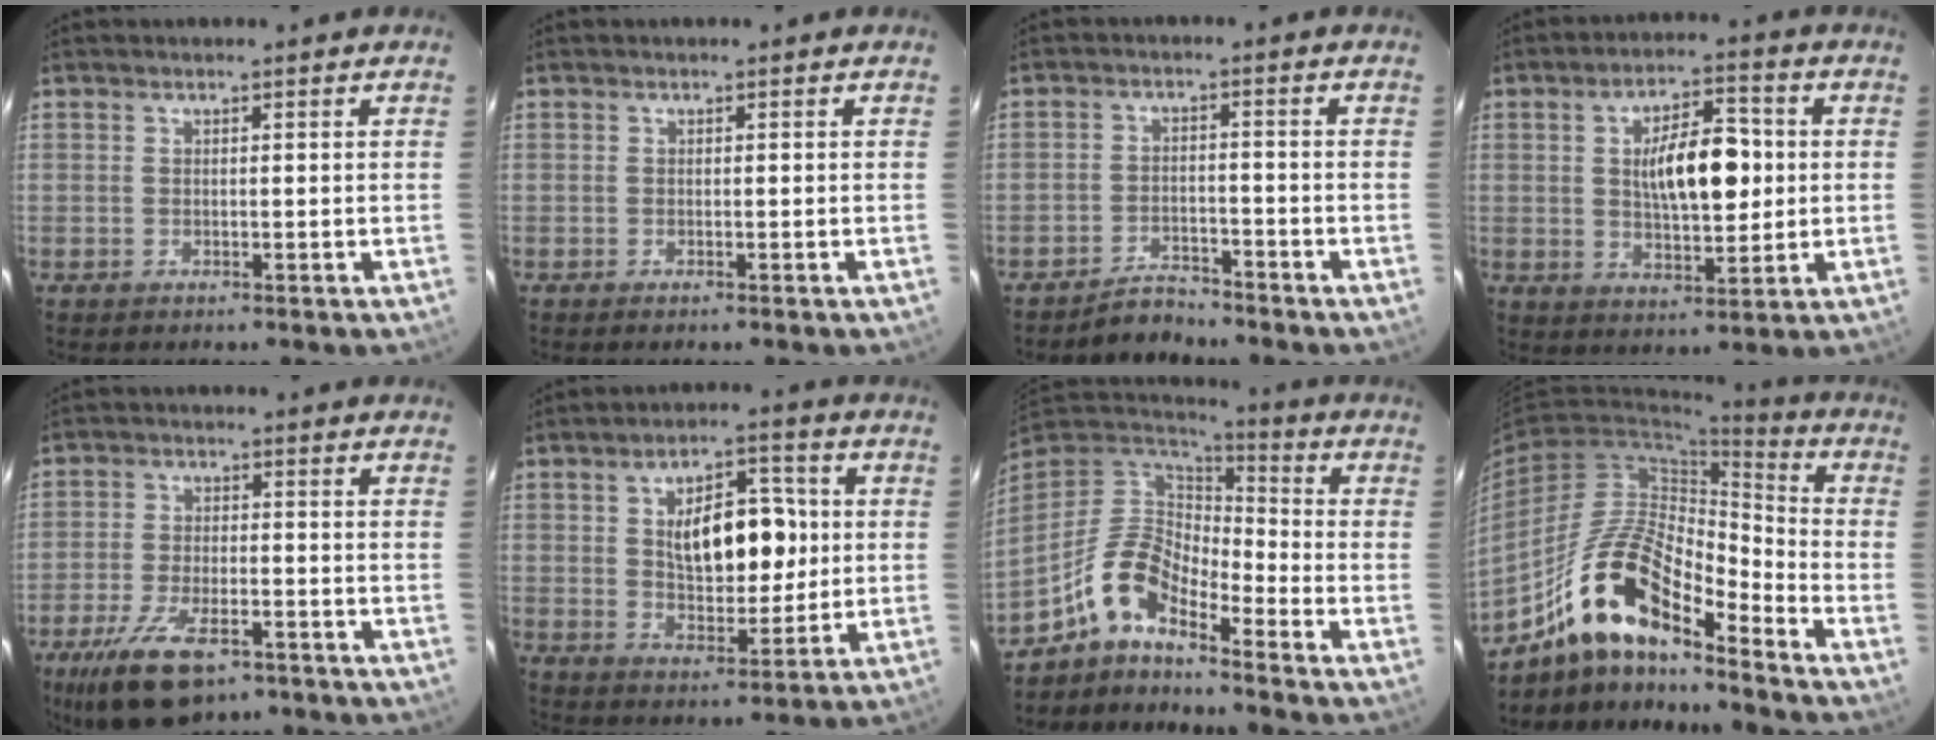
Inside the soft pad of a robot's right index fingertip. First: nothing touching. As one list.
[{"total": 0.0}, {"total": 3.6, "force": [-3.5, 0.7, -0.2], "torque": [0.001, -0.006, -0.061]}, {"total": 10.9, "force": [1.1, 4.0, 10.1], "torque": [-0.169, 0.015, 0.022]}, {"total": 10.9, "force": [-7.1, 3.9, 7.2], "torque": [-0.139, -0.016, -0.120]}, {"total": 11.4, "force": [1.6, 5.4, 10.0], "torque": [-0.158, 0.015, 0.033]}, {"total": 9.2, "force": [-6.6, 3.3, 5.4], "torque": [-0.118, 0.033, -0.129]}, {"total": 14.2, "force": [-10.5, 3.5, 9.0], "torque": [-0.169, 0.029, -0.188]}]